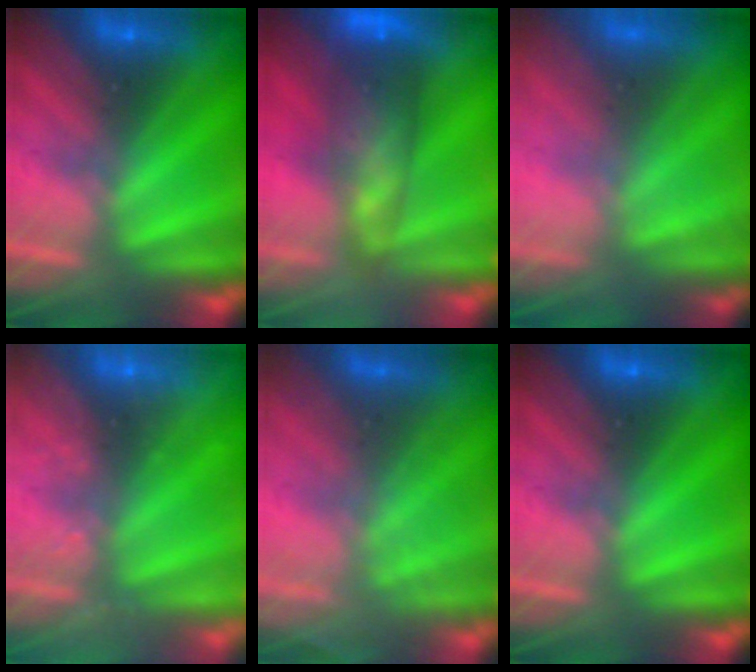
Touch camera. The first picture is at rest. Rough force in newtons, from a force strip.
{"total": 7.4}
{"total": 5.8}
{"total": 2.3}
{"total": 1.7}
{"total": 0.0}